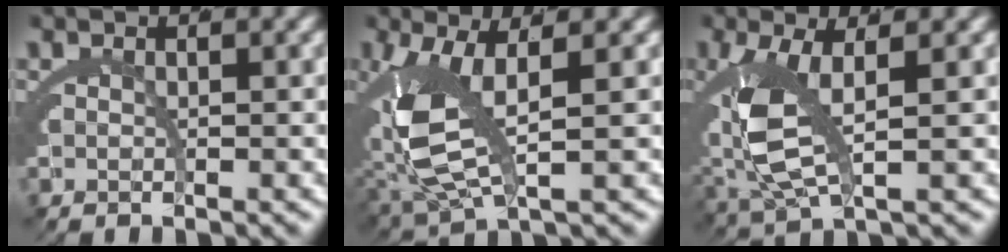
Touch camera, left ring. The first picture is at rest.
{"total": 8.0, "force": [1.2, 3.3, 7.1], "torque": [-0.150, -0.005, 0.031]}
{"total": 6.5, "force": [1.2, 2.2, 6.0], "torque": [-0.128, -0.005, 0.030]}